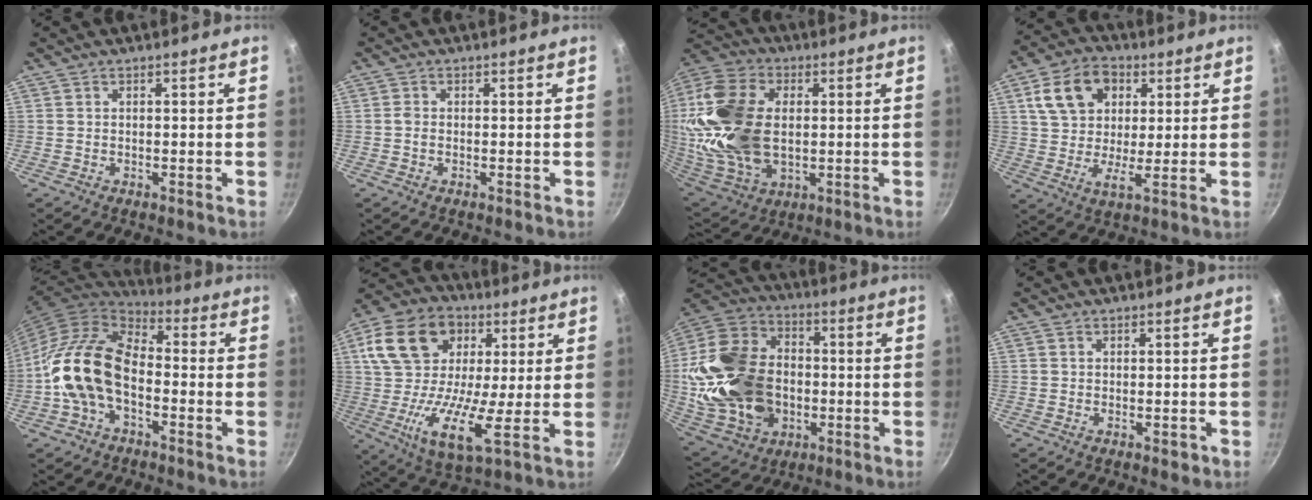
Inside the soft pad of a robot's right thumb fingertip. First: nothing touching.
{"total": 1.0, "force": [-0.2, 0.7, 0.6], "torque": [-0.014, 0.003, -0.005]}
{"total": 24.3, "force": [1.7, 15.6, 18.5], "torque": [-0.368, 0.000, 0.036]}
{"total": 12.8, "force": [5.0, 8.7, 8.0], "torque": [-0.125, 0.001, 0.074]}
{"total": 16.5, "force": [-3.8, 10.5, 12.2], "torque": [-0.203, 0.047, -0.088]}
{"total": 20.8, "force": [5.4, 12.9, 15.4], "torque": [-0.261, -0.005, 0.070]}
{"total": 26.1, "force": [-1.8, 19.4, 17.3], "torque": [-0.315, 0.038, -0.018]}
{"total": 1.7, "force": [-0.4, 1.0, 1.3], "torque": [-0.014, -0.001, -0.006]}